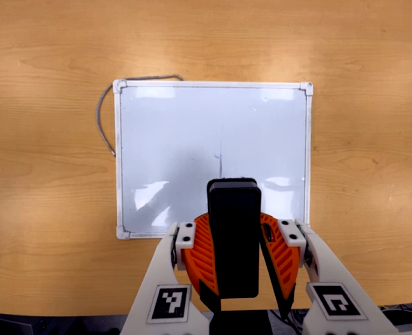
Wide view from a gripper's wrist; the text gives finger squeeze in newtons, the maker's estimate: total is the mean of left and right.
{"total": 10.5, "left": 9.9, "right": 11.2}